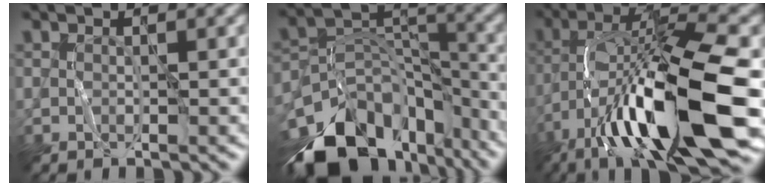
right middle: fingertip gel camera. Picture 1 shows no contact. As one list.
[{"total": 15.7, "force": [-11.5, 8.6, 6.4], "torque": [-0.140, 0.000, -0.172]}, {"total": 16.2, "force": [-7.4, 3.9, 13.8], "torque": [-0.254, 0.014, -0.113]}]